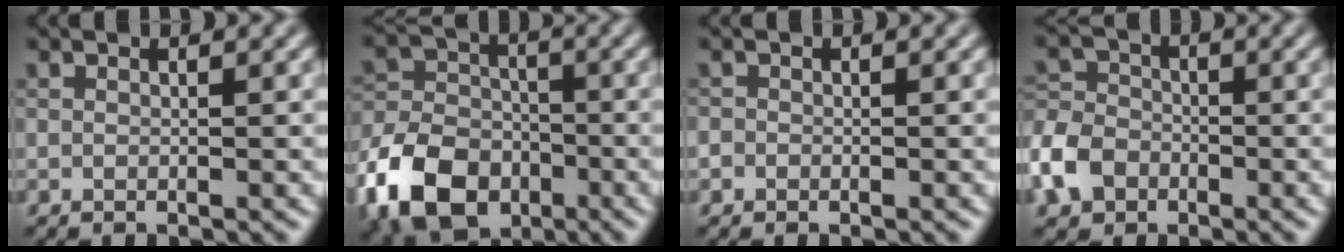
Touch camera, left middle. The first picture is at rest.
{"total": 10.2, "force": [-5.2, 7.0, 5.4], "torque": [-0.108, -0.018, -0.107]}
{"total": 0.7, "force": [-0.3, 0.6, 0.0], "torque": [0.003, -0.003, -0.005]}
{"total": 5.4, "force": [-2.8, 4.1, 2.3], "torque": [-0.060, -0.006, -0.069]}